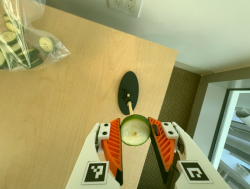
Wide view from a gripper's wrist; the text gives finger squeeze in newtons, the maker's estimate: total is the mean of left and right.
{"total": 8.9, "left": 9.1, "right": 8.7}